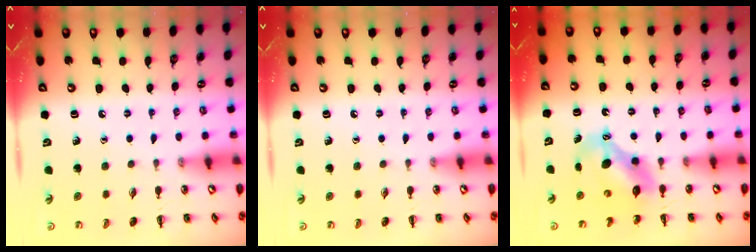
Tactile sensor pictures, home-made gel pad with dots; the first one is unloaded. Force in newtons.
{"total": 0.0}
{"total": 6.7, "press": 6.6, "slide": 1.1}